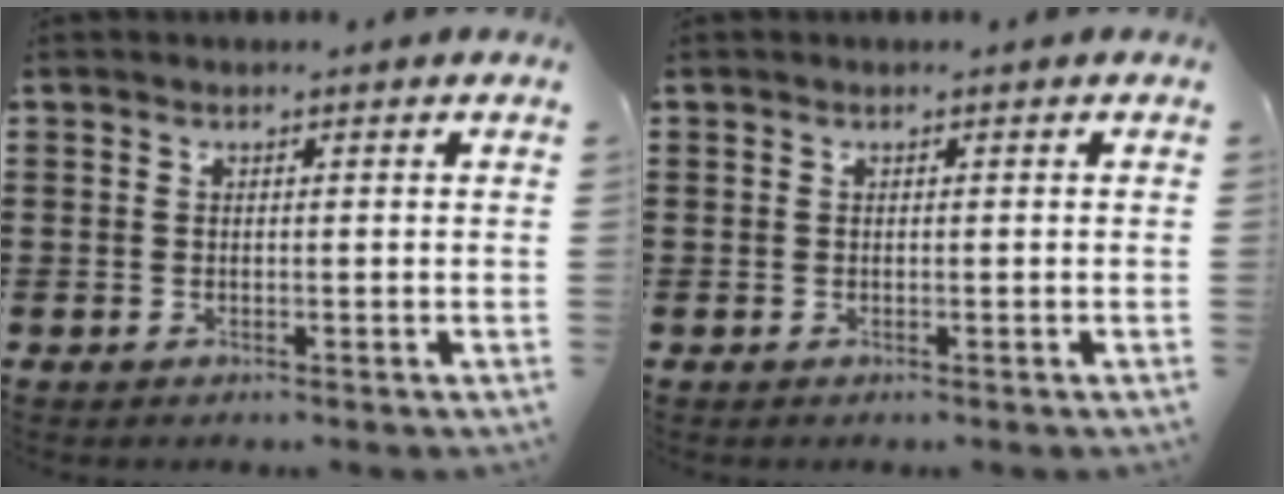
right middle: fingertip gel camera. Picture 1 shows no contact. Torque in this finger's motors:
{"motor_torque": [0.17, -0.09, 0.02, 0.01]}